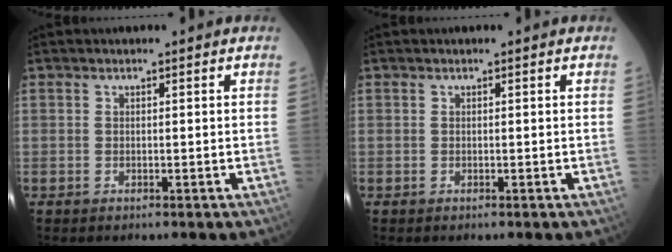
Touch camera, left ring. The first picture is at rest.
{"total": 0.0}